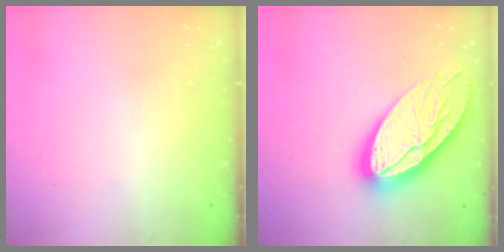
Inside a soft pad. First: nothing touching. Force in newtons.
{"total": 23.7, "press": 23.6, "slide": 2.1}